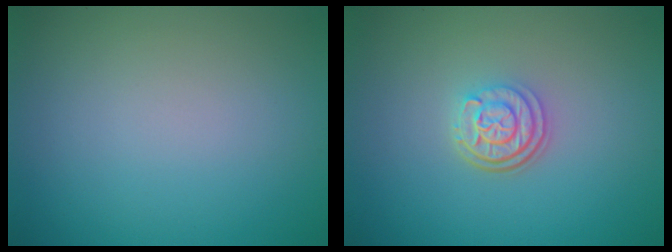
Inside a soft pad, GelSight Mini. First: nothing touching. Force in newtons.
{"total": 3.2, "press": 2.5, "slide": 2.0}